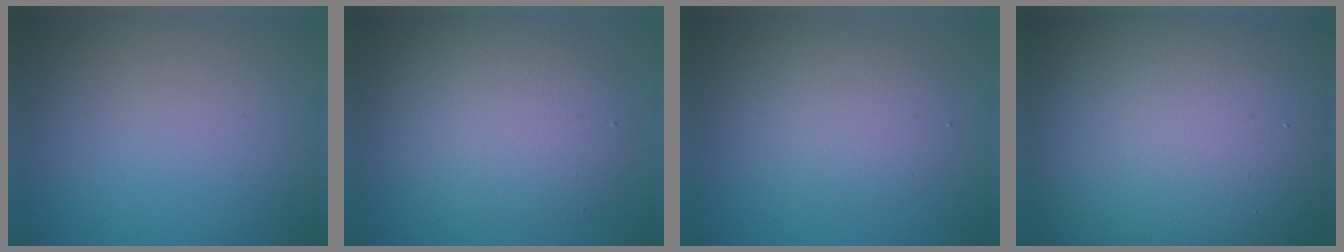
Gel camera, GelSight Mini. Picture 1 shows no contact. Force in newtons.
{"total": 6.1, "press": 6.1, "slide": 0.1}
{"total": 3.1, "press": 3.1, "slide": 0.1}
{"total": 22.3, "press": 22.3, "slide": 1.1}